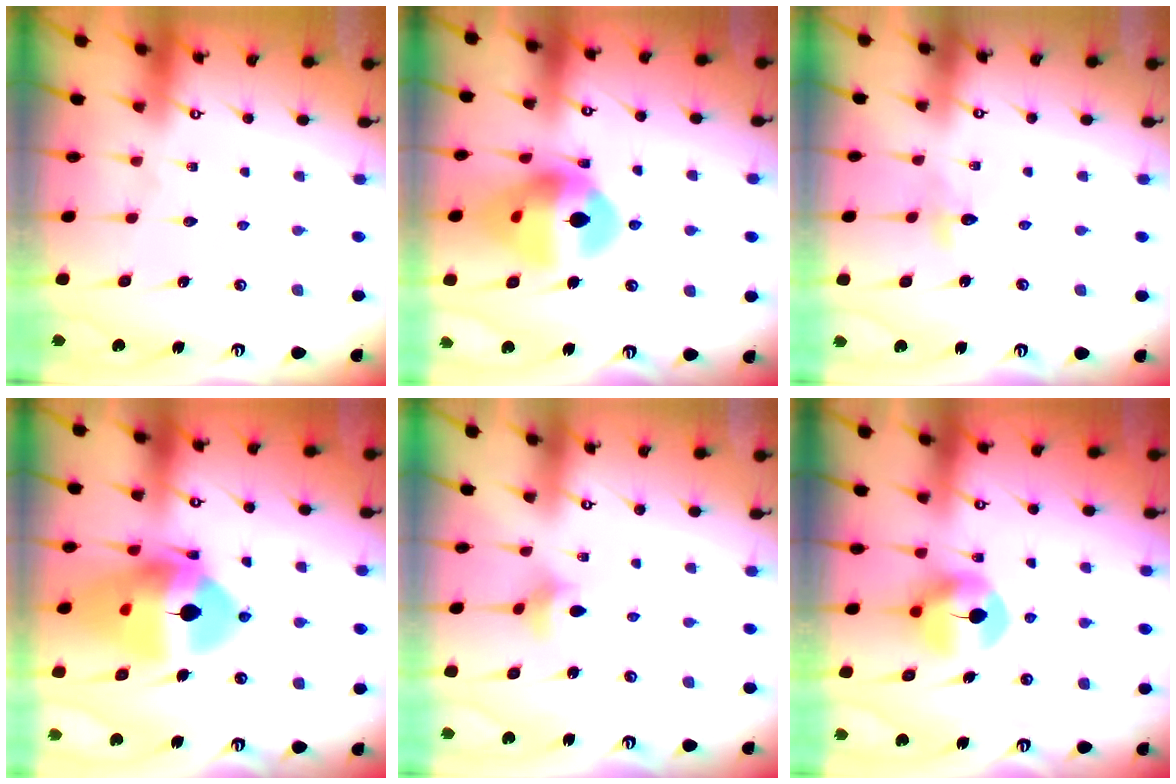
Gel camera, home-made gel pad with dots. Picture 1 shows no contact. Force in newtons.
{"total": 16.1, "press": 15.1, "slide": 5.5}
{"total": 3.0, "press": 2.9, "slide": 0.3}
{"total": 21.0, "press": 20.8, "slide": 2.4}
{"total": 4.8, "press": 4.7, "slide": 0.8}
{"total": 8.3, "press": 8.2, "slide": 1.2}